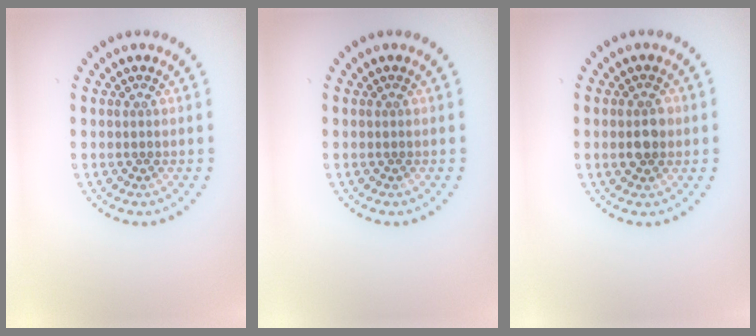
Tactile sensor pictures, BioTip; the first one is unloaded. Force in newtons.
{"total": 0.0}
{"total": 2.6, "press": 2.6, "slide": 0.1}